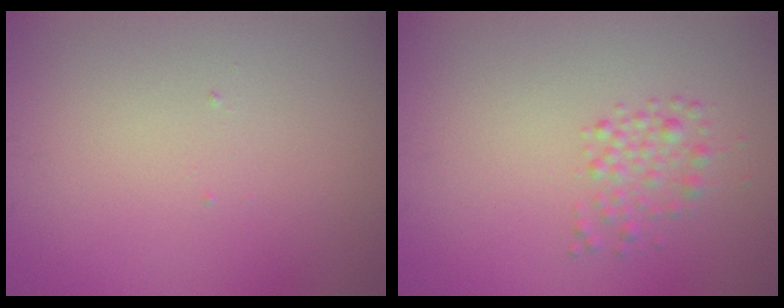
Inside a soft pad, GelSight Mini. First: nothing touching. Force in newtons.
{"total": 1.9, "press": 1.9, "slide": 0.0}